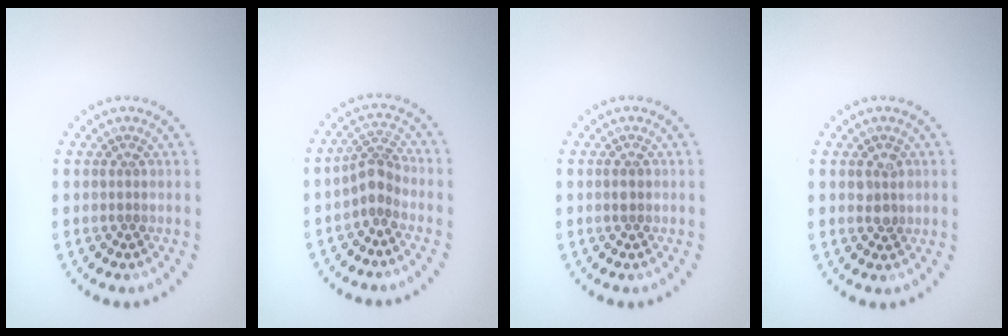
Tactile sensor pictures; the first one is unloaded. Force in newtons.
{"total": 2.4, "press": 1.8, "slide": 1.6}
{"total": 1.1, "press": 1.1, "slide": 0.0}
{"total": 1.8, "press": 1.8, "slide": 0.3}